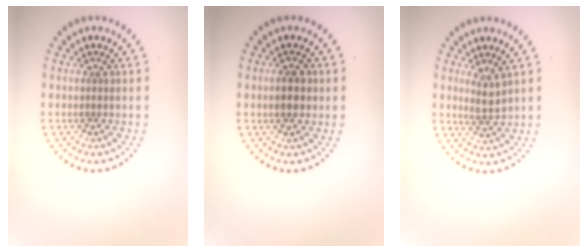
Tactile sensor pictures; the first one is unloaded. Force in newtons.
{"total": 2.4, "press": 2.4, "slide": 0.1}
{"total": 1.9, "press": 1.6, "slide": 1.1}